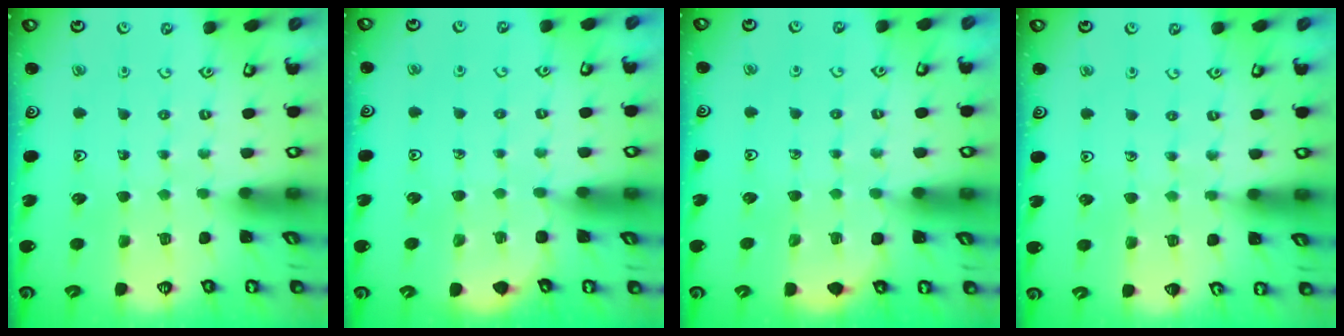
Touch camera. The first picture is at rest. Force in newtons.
{"total": 3.9, "press": 3.8, "slide": 0.4}
{"total": 3.8, "press": 3.6, "slide": 1.5}
{"total": 4.4, "press": 4.1, "slide": 1.3}